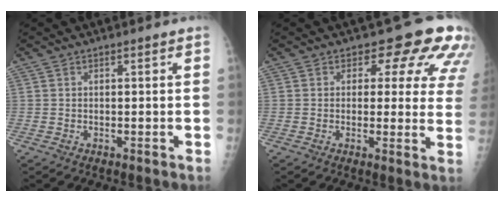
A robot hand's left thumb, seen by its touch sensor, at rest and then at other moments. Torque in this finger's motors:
{"motor_torque": [0.09, 0.10, 0.04, -0.28, 0.07]}